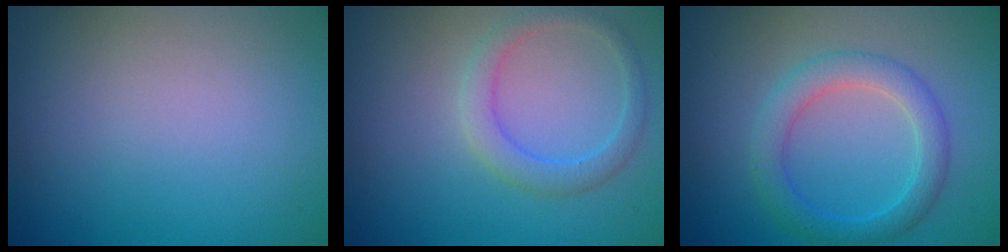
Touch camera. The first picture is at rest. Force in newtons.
{"total": 2.3, "press": 2.3, "slide": 0.2}
{"total": 3.3, "press": 3.3, "slide": 0.1}